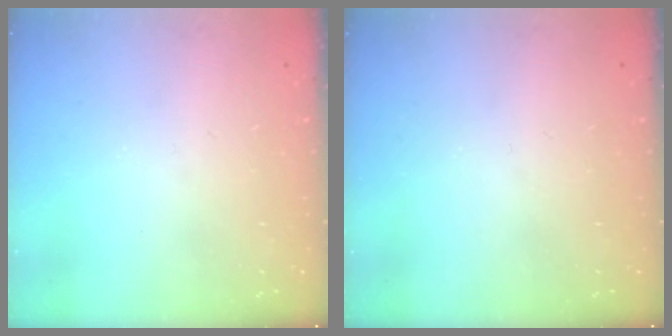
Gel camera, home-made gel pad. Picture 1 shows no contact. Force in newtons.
{"total": 0.0}